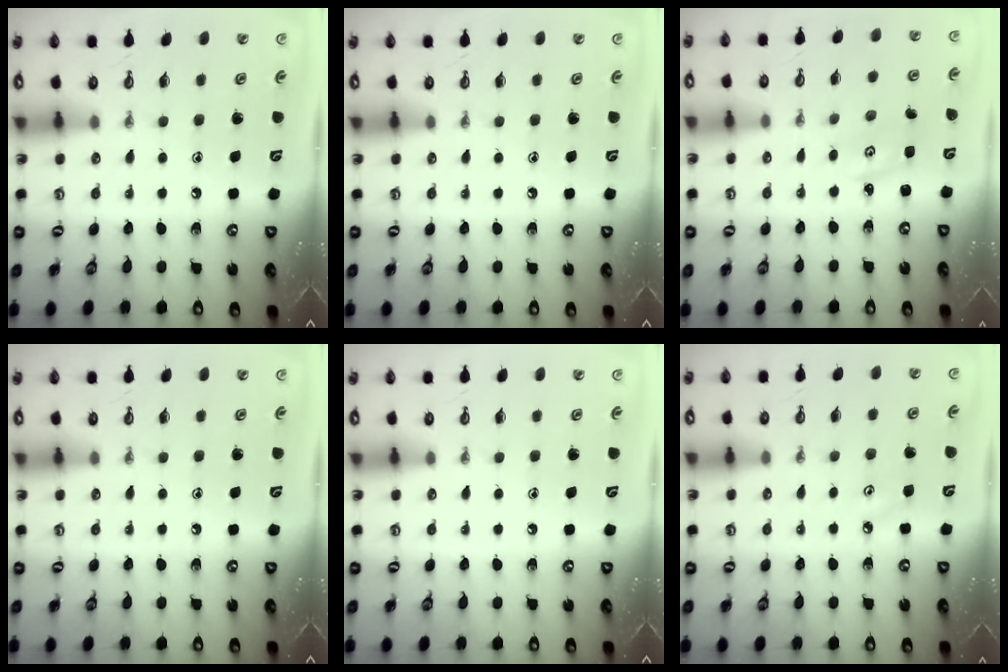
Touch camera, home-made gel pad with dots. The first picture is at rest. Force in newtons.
{"total": 0.0}
{"total": 1.7, "press": 1.7, "slide": 0.2}
{"total": 0.0}
{"total": 0.0}
{"total": 4.3, "press": 4.2, "slide": 0.5}